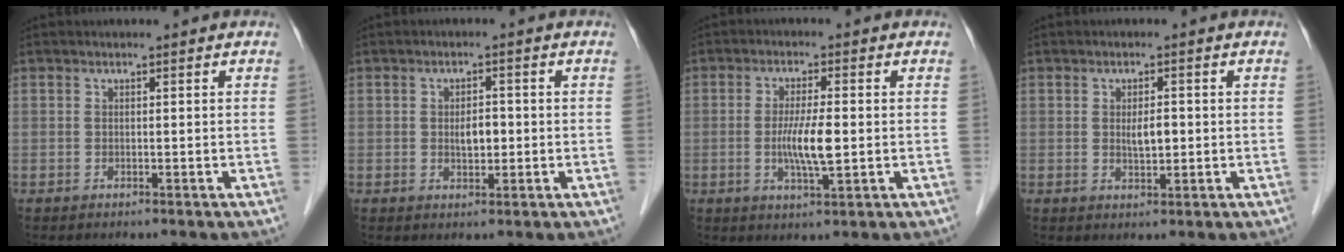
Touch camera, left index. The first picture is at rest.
{"total": 2.7, "force": [-0.4, 1.4, 2.2], "torque": [-0.037, -0.002, -0.006]}
{"total": 5.7, "force": [-0.8, 0.6, 5.6], "torque": [-0.111, -0.015, -0.016]}
{"total": 2.5, "force": [-0.2, 0.9, 2.3], "torque": [-0.042, -0.005, -0.001]}